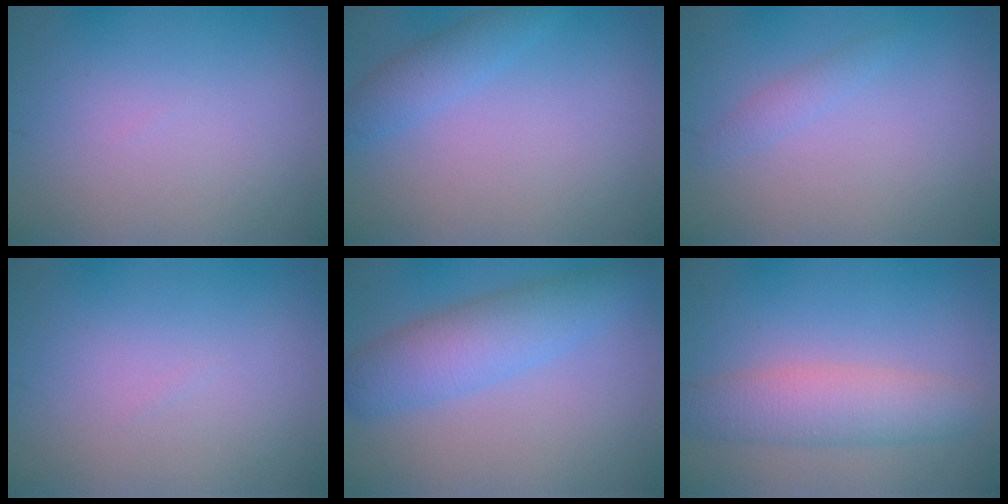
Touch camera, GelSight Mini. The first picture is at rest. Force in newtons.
{"total": 2.3, "press": 2.3, "slide": 0.1}
{"total": 1.1, "press": 1.1, "slide": 0.1}
{"total": 0.0}
{"total": 5.0, "press": 5.0, "slide": 0.1}
{"total": 4.3, "press": 4.3, "slide": 0.1}